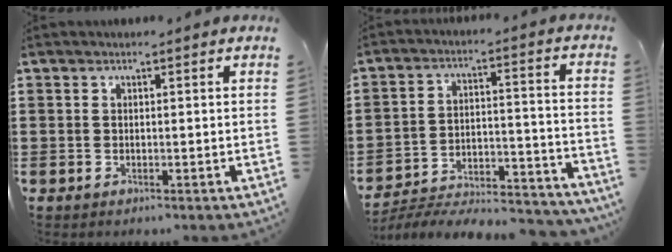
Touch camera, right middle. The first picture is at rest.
{"total": 5.8, "force": [-5.6, 0.8, 1.6], "torque": [-0.030, 0.004, -0.112]}